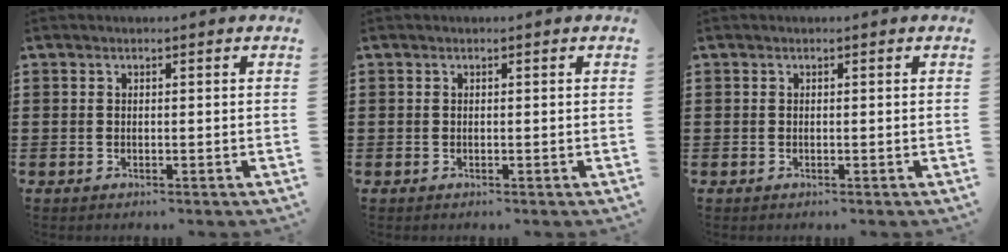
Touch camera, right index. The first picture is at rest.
{"total": 0.0}
{"total": 0.0}